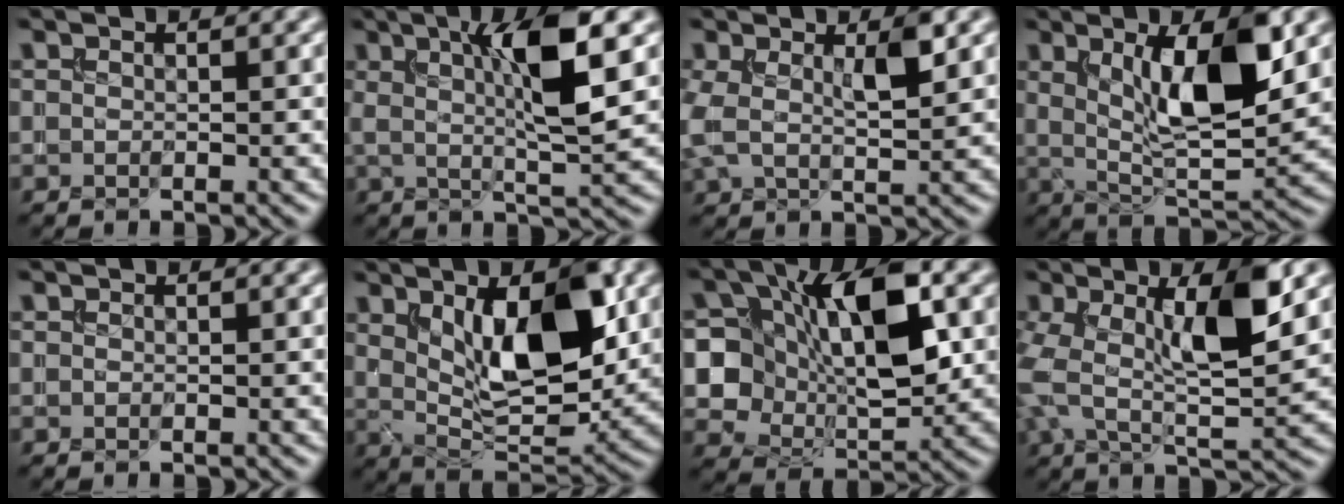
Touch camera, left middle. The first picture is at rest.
{"total": 7.6, "force": [2.1, 1.2, 7.2], "torque": [-0.113, 0.003, 0.035]}
{"total": 4.3, "force": [1.0, 1.7, 3.8], "torque": [-0.086, 0.002, 0.016]}
{"total": 8.8, "force": [2.5, 2.6, 8.1], "torque": [-0.136, -0.017, 0.048]}
{"total": 0.0}
{"total": 10.1, "force": [2.9, 4.0, 8.8], "torque": [-0.142, -0.009, 0.051]}
{"total": 10.3, "force": [1.8, 6.2, 8.0], "torque": [-0.129, 0.007, 0.027]}
{"total": 9.1, "force": [1.5, 3.3, 8.4], "torque": [-0.155, 0.006, 0.021]}